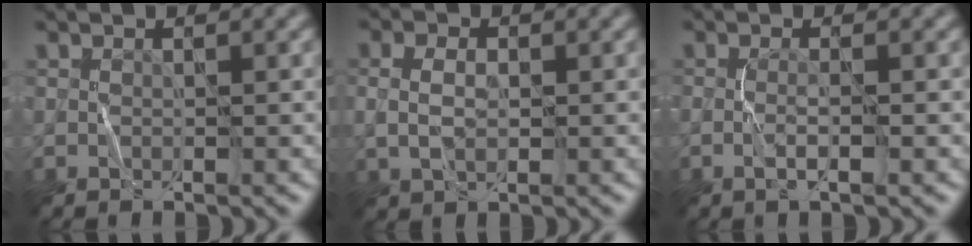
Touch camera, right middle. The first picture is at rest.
{"total": 2.9, "force": [0.2, 1.9, 2.1], "torque": [-0.050, 0.002, 0.008]}
{"total": 1.5, "force": [-0.5, 0.1, 1.4], "torque": [-0.028, 0.001, -0.014]}